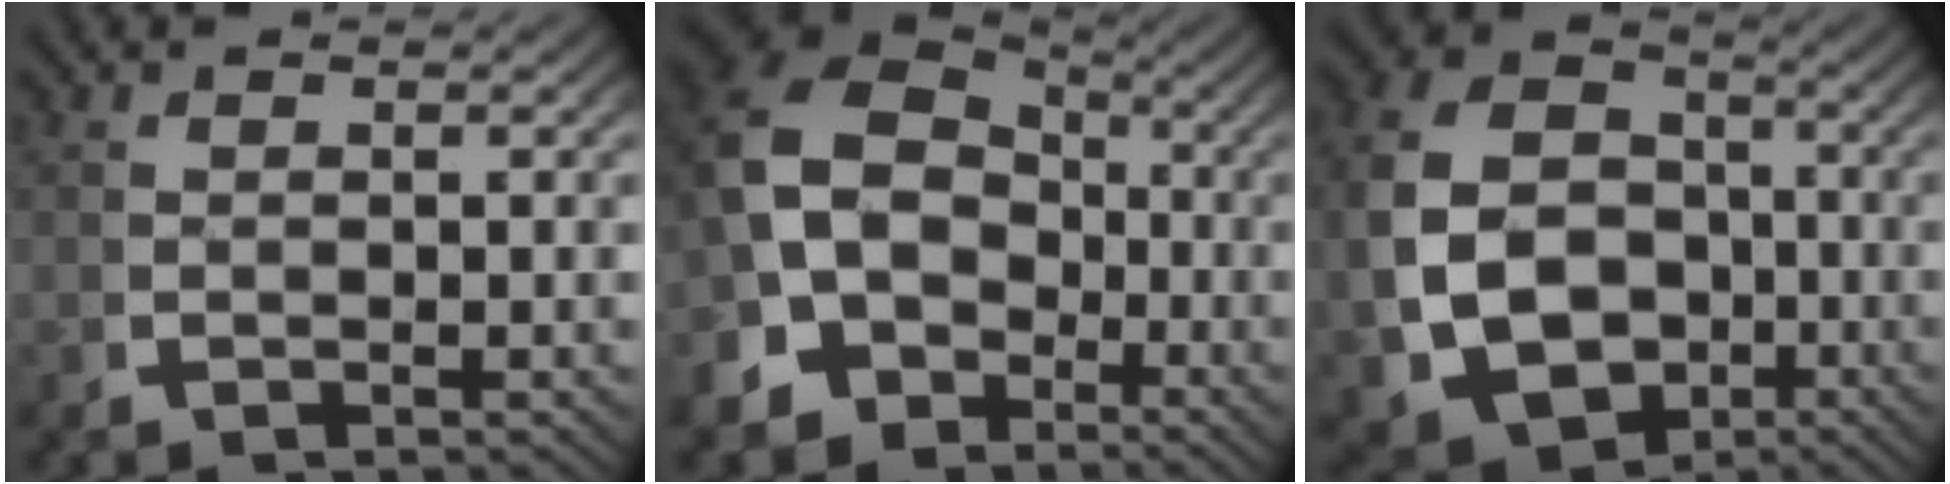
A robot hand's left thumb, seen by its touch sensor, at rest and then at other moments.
{"total": 12.4, "force": [-0.4, 10.0, 7.4], "torque": [-0.171, -0.039, -0.001]}
{"total": 15.2, "force": [-3.0, 12.6, 8.0], "torque": [-0.186, -0.063, -0.032]}